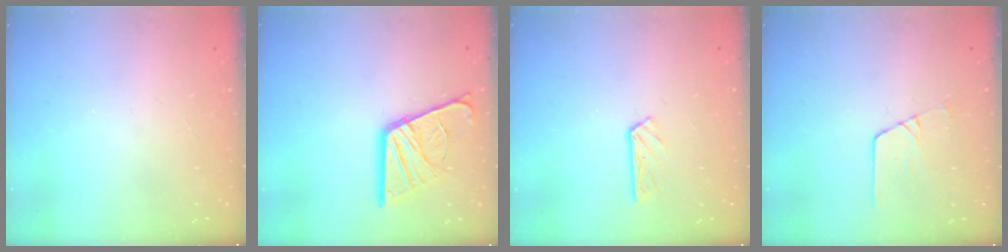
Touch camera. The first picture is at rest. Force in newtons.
{"total": 16.2, "press": 16.1, "slide": 1.8}
{"total": 4.0, "press": 4.0, "slide": 0.2}
{"total": 7.8, "press": 7.8, "slide": 0.6}